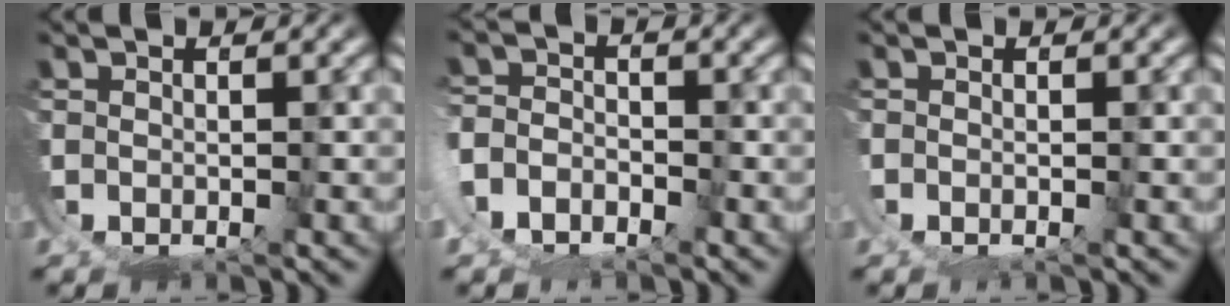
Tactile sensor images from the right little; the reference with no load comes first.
{"total": 2.9, "force": [-1.4, 2.5, -0.2], "torque": [-0.014, -0.006, -0.030]}
{"total": 1.0, "force": [0.4, -0.9, 0.3], "torque": [0.004, 0.001, 0.006]}